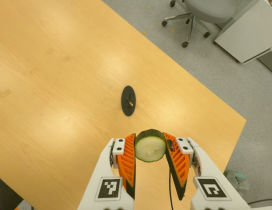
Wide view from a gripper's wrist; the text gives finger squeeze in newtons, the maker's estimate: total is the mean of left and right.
{"total": 10.9, "left": 10.3, "right": 11.4}